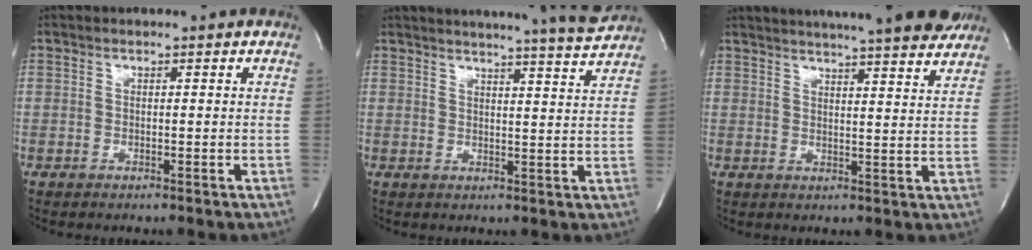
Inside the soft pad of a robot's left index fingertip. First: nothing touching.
{"total": 13.4, "force": [12.7, -1.5, 4.2], "torque": [-0.072, -0.045, 0.154]}
{"total": 22.0, "force": [19.6, 1.8, 9.9], "torque": [-0.158, 0.001, 0.249]}